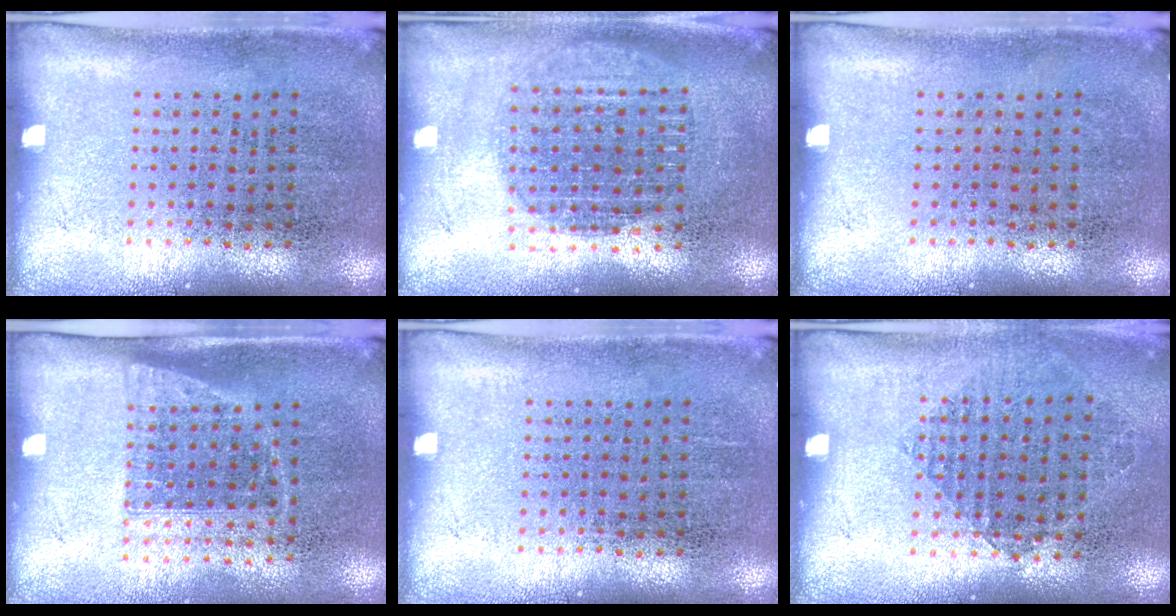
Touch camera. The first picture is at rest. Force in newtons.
{"total": 1.7, "press": 1.5, "slide": 0.9}
{"total": 0.0}
{"total": 1.1, "press": 0.9, "slide": 0.6}
{"total": 0.0}
{"total": 0.8, "press": 0.8, "slide": 0.2}